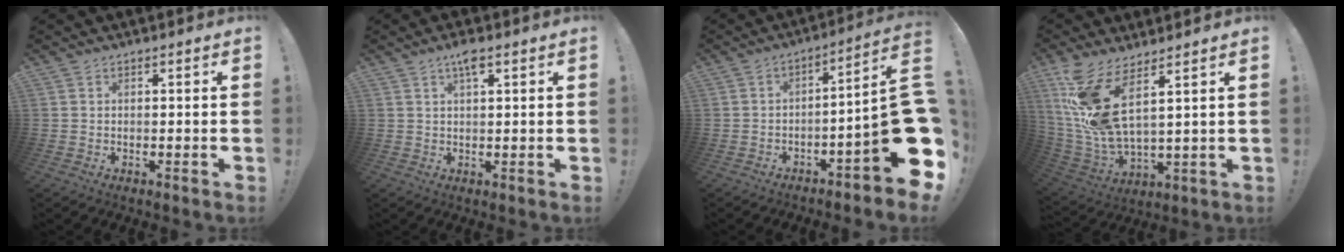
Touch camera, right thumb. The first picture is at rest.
{"total": 3.7, "force": [2.1, 0.9, 2.9], "torque": [-0.054, 0.000, 0.033]}
{"total": 15.8, "force": [-4.3, 1.5, 15.1], "torque": [-0.202, 0.004, -0.074]}
{"total": 13.7, "force": [7.2, 3.7, 11.1], "torque": [-0.215, -0.056, 0.121]}